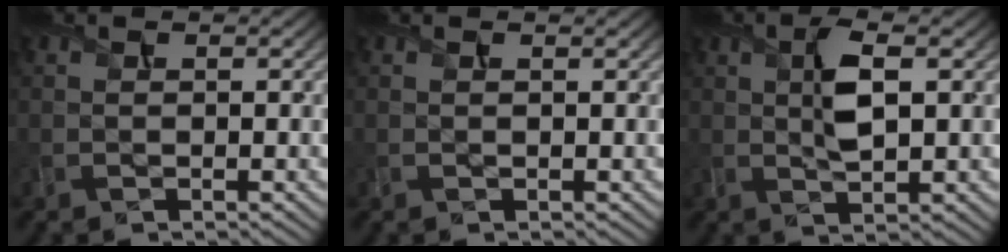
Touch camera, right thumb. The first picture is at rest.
{"total": 0.0}
{"total": 4.7, "force": [0.9, 1.6, 4.3], "torque": [-0.088, 0.001, 0.018]}